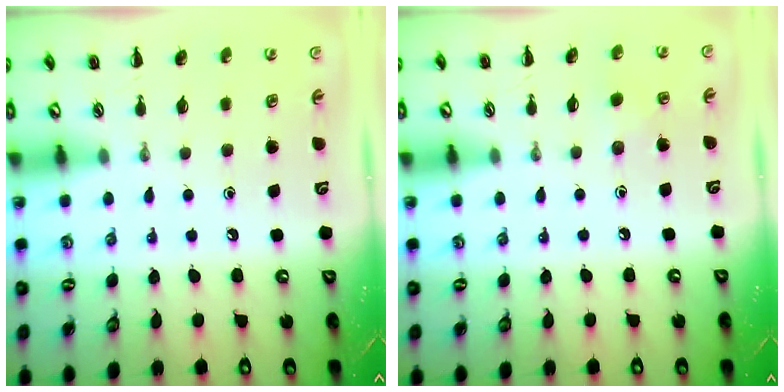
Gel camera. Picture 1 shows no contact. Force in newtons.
{"total": 4.8, "press": 4.7, "slide": 1.2}